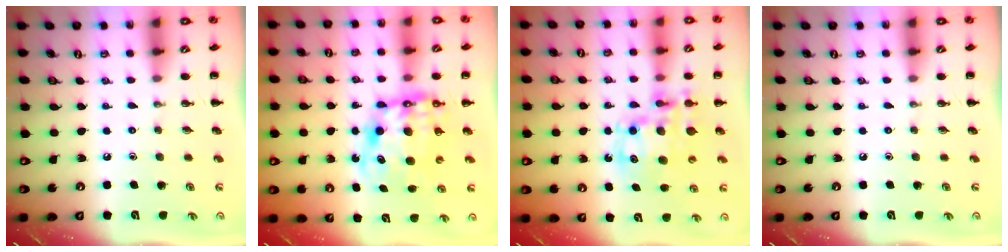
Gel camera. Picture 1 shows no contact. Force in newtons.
{"total": 11.1, "press": 10.7, "slide": 3.0}
{"total": 13.7, "press": 13.3, "slide": 3.0}
{"total": 0.0}